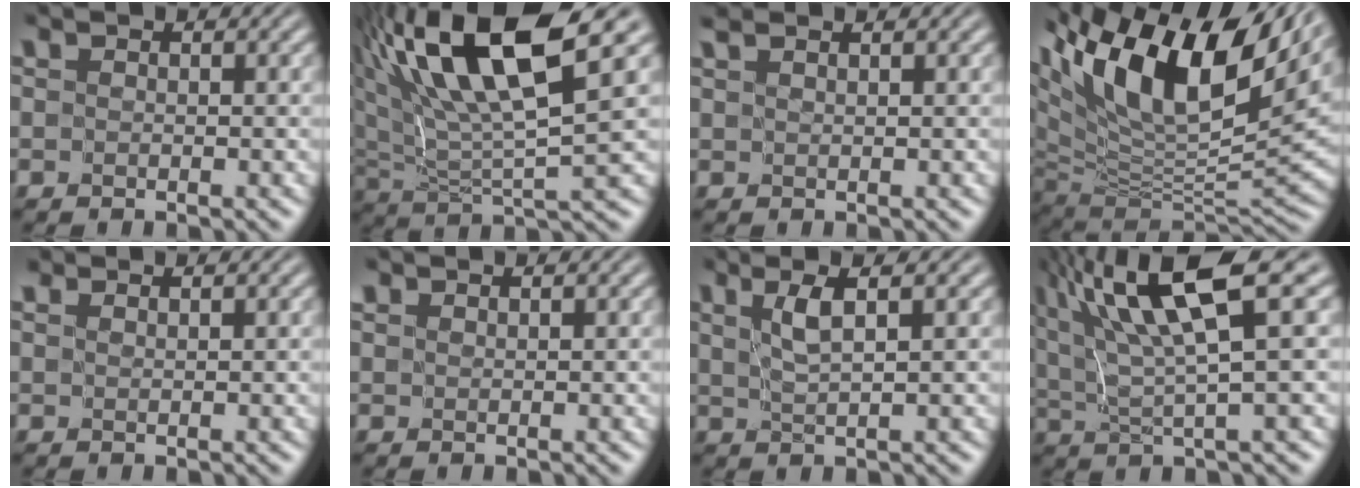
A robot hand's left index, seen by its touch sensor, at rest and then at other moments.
{"total": 12.7, "force": [6.3, 3.3, 10.5], "torque": [-0.206, 0.021, 0.116]}
{"total": 2.1, "force": [1.8, 0.3, 0.9], "torque": [-0.008, 0.000, 0.020]}
{"total": 15.6, "force": [7.6, 6.8, 11.8], "torque": [-0.222, 0.033, 0.133]}
{"total": 1.7, "force": [1.7, 0.3, 0.4], "torque": [-0.005, -0.005, 0.026]}
{"total": 1.2, "force": [1.2, 0.1, 0.2], "torque": [-0.005, 0.001, 0.021]}
{"total": 2.8, "force": [1.5, 0.4, 2.4], "torque": [-0.041, 0.002, 0.030]}
{"total": 11.0, "force": [5.7, 1.9, 9.2], "torque": [-0.164, 0.018, 0.105]}